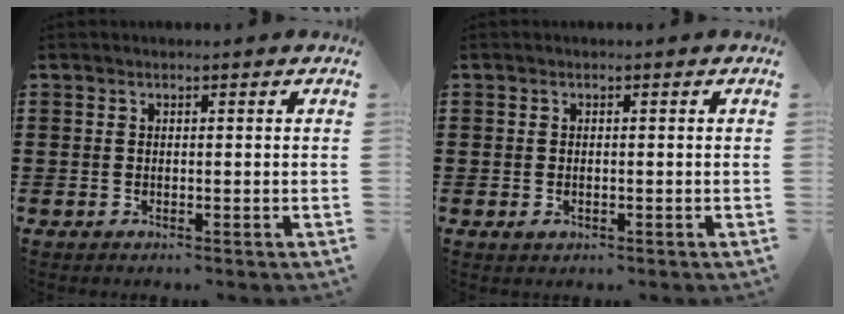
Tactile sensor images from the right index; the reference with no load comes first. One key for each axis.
{"total": 0.6, "fx": -0.2, "fy": 0.4, "fz": 0.4, "tx": -0.009, "ty": 0.001, "tz": -0.003}